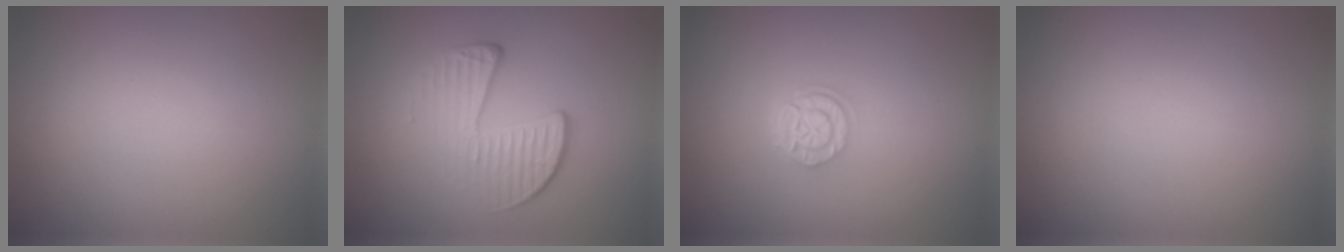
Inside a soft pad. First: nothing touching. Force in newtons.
{"total": 4.1, "press": 2.7, "slide": 3.1}
{"total": 2.4, "press": 1.9, "slide": 1.5}
{"total": 0.0}